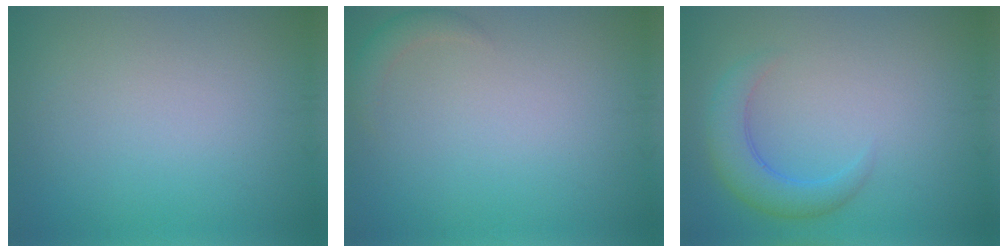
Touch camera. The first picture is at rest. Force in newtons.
{"total": 1.5, "press": 1.5, "slide": 0.1}
{"total": 3.4, "press": 3.4, "slide": 0.2}